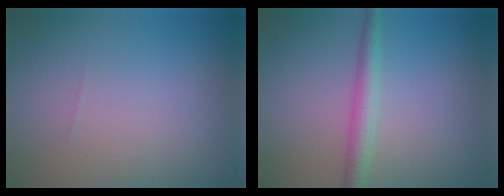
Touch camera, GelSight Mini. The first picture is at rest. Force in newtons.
{"total": 2.6, "press": 2.6, "slide": 0.0}